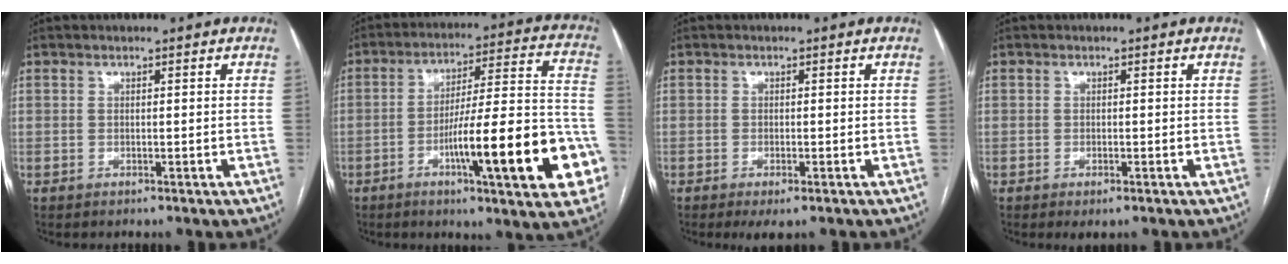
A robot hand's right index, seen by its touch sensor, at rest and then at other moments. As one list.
[{"total": 20.4, "force": [-7.4, 2.1, 18.9], "torque": [-0.227, 0.015, -0.100]}, {"total": 2.7, "force": [-1.6, 0.7, 2.1], "torque": [-0.025, -0.004, -0.019]}, {"total": 1.4, "force": [-0.7, 0.4, 1.1], "torque": [-0.015, -0.003, -0.004]}]